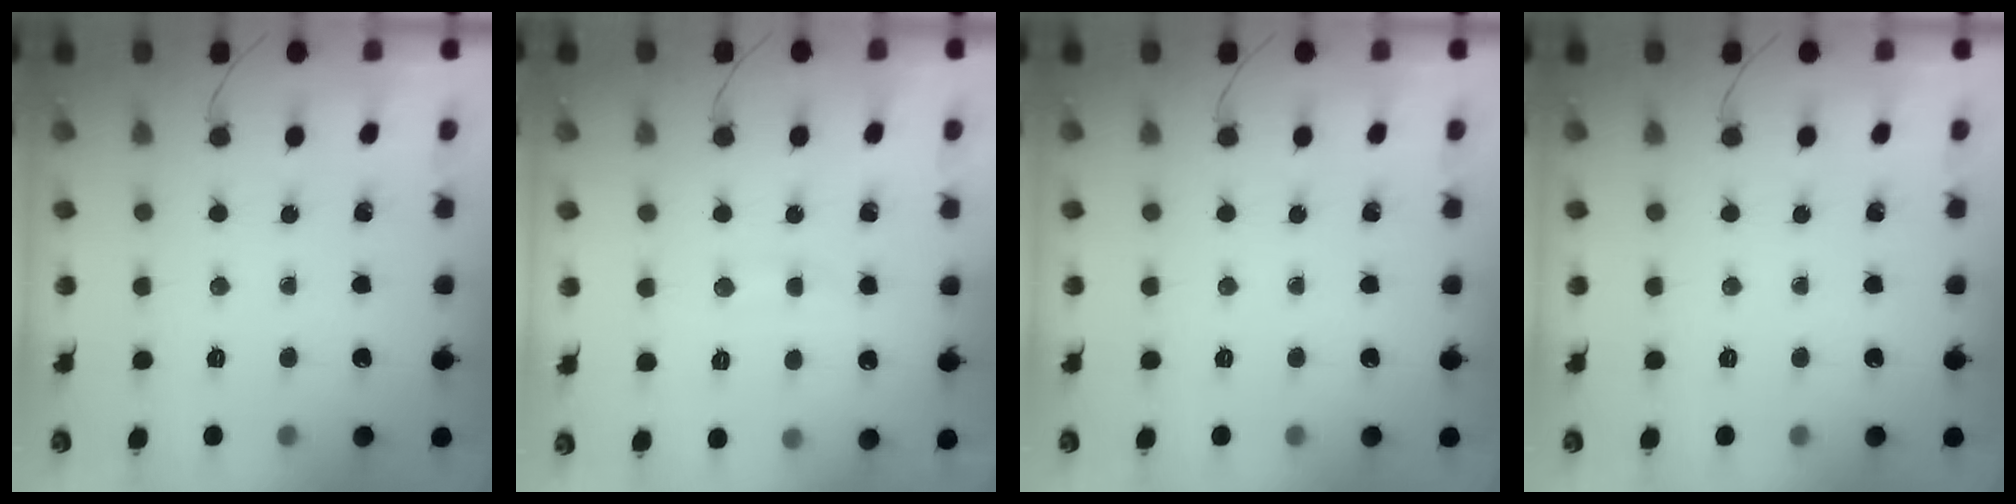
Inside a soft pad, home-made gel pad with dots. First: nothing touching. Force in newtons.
{"total": 7.1, "press": 6.9, "slide": 1.4}
{"total": 0.0}
{"total": 0.0}